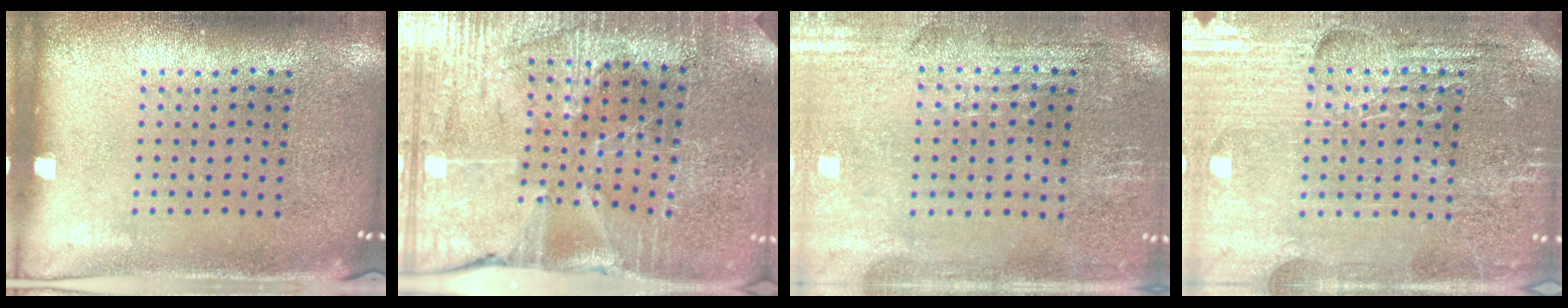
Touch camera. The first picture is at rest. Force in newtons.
{"total": 3.2, "press": 3.2, "slide": 0.2}
{"total": 0.8, "press": 0.7, "slide": 0.5}
{"total": 4.9, "press": 4.6, "slide": 1.7}